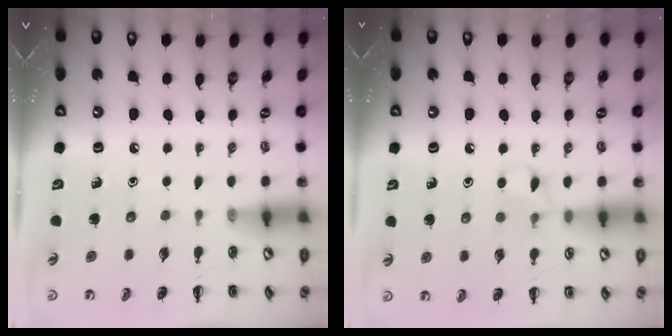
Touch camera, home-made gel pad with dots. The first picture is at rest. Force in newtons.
{"total": 6.4, "press": 6.1, "slide": 1.9}